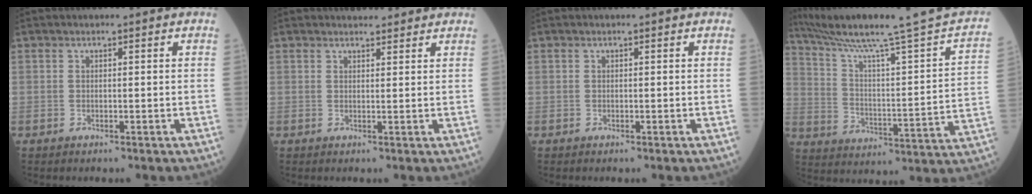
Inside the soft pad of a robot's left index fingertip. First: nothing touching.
{"total": 3.6, "force": [3.3, 1.0, 0.9], "torque": [-0.010, 0.015, 0.043]}
{"total": 0.0}
{"total": 21.4, "force": [18.0, -1.2, 11.6], "torque": [-0.190, -0.046, 0.251]}